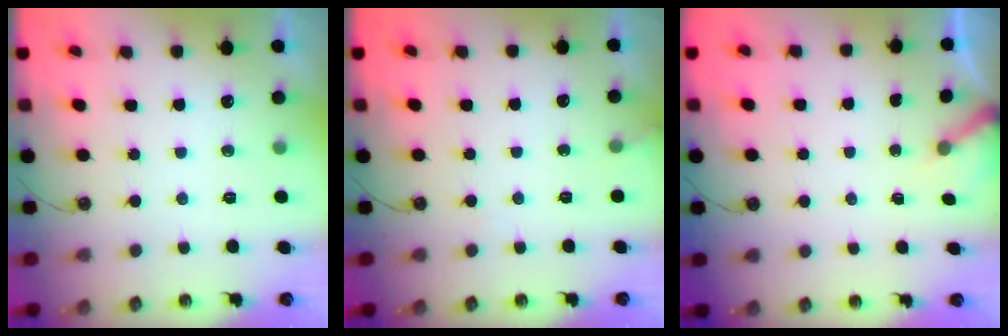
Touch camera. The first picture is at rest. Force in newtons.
{"total": 4.4, "press": 4.4, "slide": 0.2}
{"total": 2.5, "press": 2.5, "slide": 0.3}